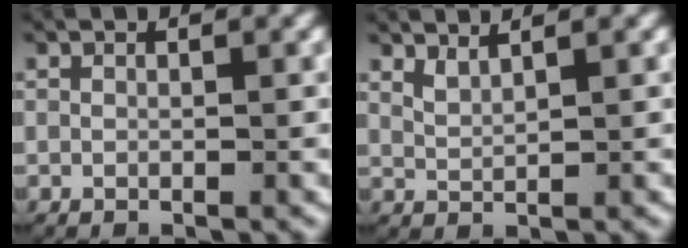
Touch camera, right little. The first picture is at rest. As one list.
[{"total": 1.8, "force": [1.5, 0.5, 1.0], "torque": [-0.024, -0.003, 0.032]}]